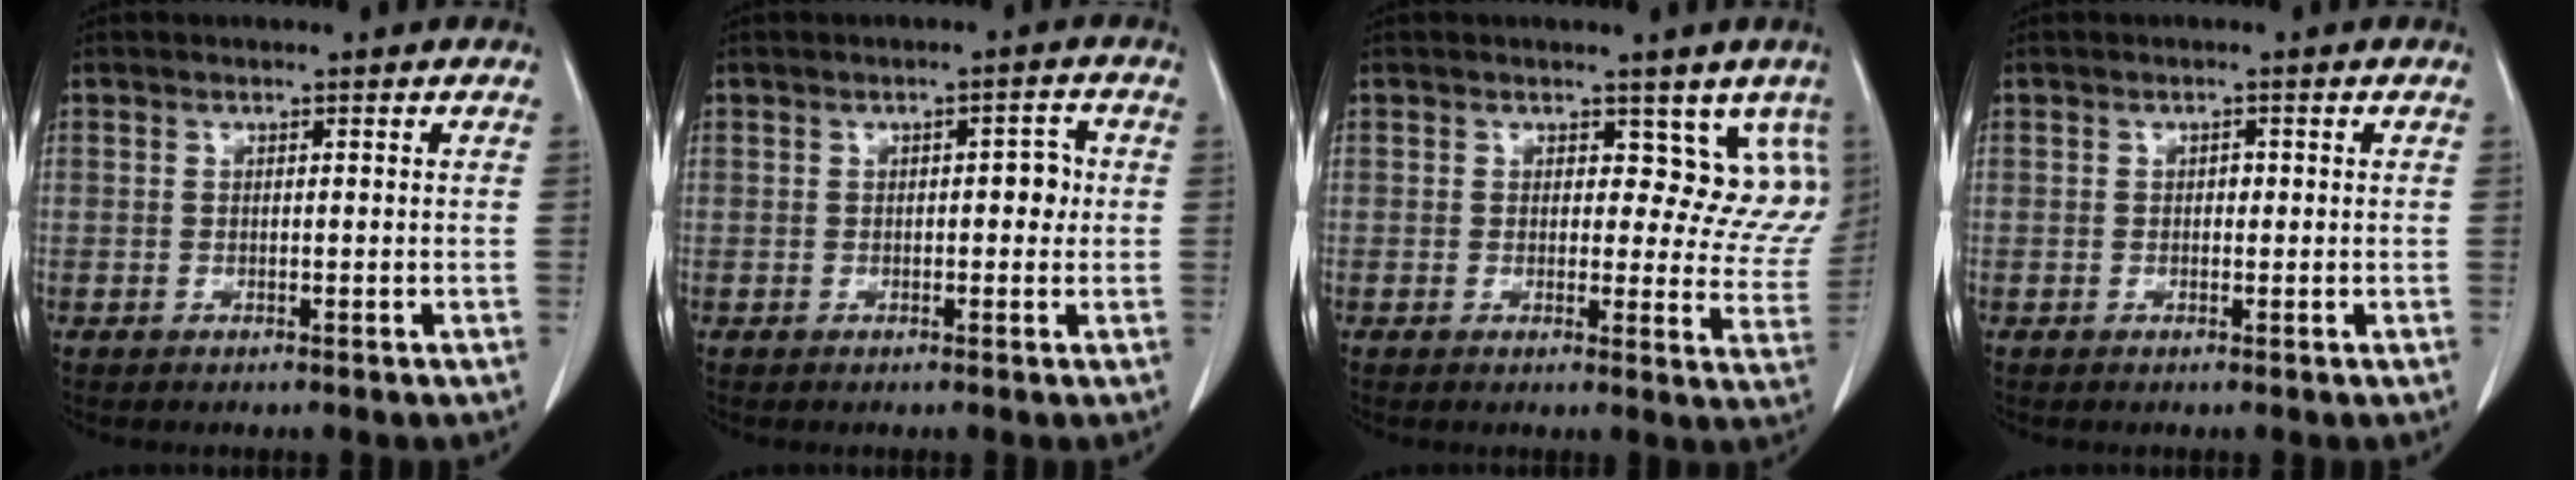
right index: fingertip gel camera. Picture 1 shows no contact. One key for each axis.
{"total": 2.8, "fx": 0.1, "fy": 1.4, "fz": 2.5, "tx": -0.029, "ty": 0.012, "tz": 0.000}
{"total": 8.2, "fx": 5.4, "fy": 5.0, "fz": 3.6, "tx": -0.006, "ty": -0.011, "tz": 0.043}
{"total": 0.8, "fx": 0.0, "fy": 0.6, "fz": 0.5, "tx": -0.005, "ty": 0.003, "tz": -0.003}